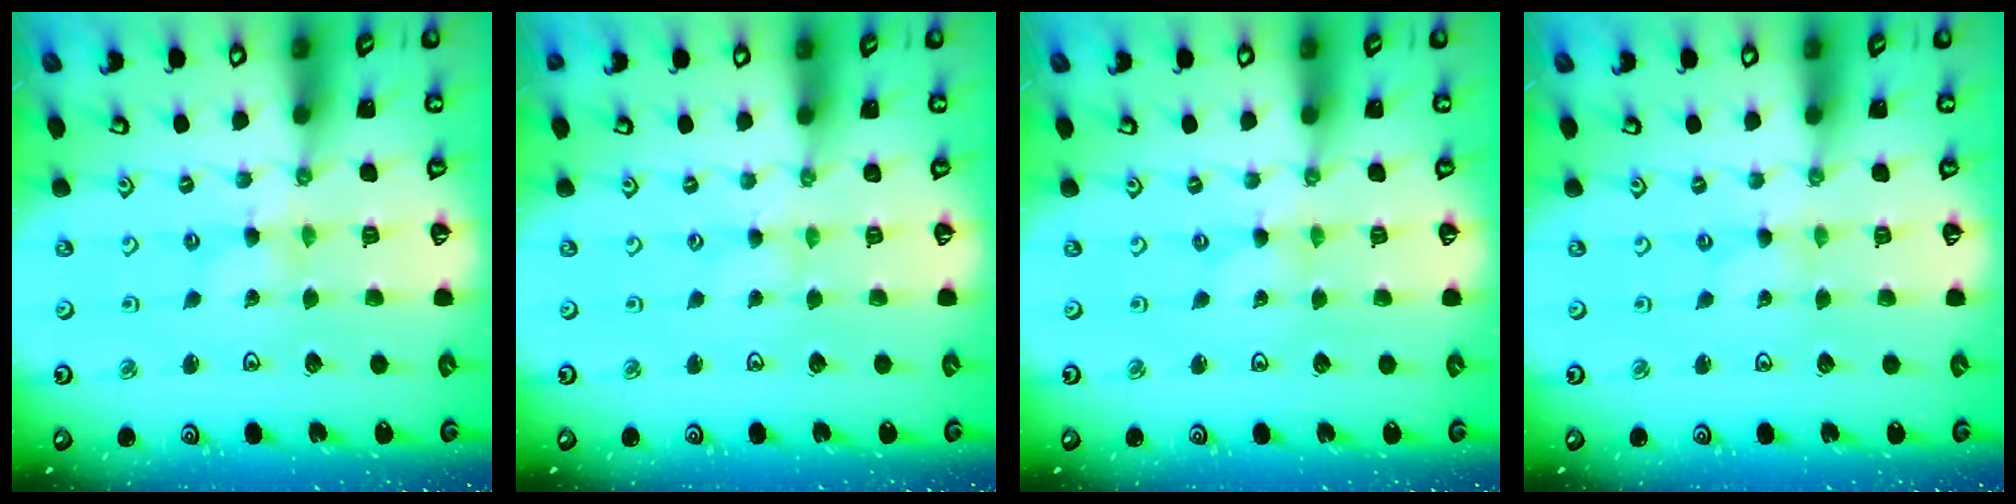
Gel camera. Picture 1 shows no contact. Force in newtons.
{"total": 0.8, "press": 0.8, "slide": 0.1}
{"total": 0.0}
{"total": 0.0}